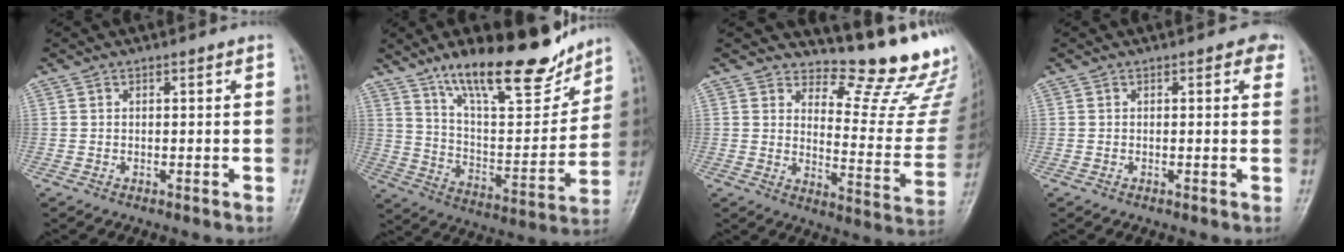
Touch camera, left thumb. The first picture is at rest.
{"total": 21.9, "force": [15.6, 6.9, 13.7], "torque": [-0.170, -0.083, 0.261]}
{"total": 16.6, "force": [15.2, 3.6, 5.5], "torque": [-0.029, -0.178, 0.184]}
{"total": 2.0, "force": [1.0, 1.2, 1.3], "torque": [0.004, 0.000, 0.005]}